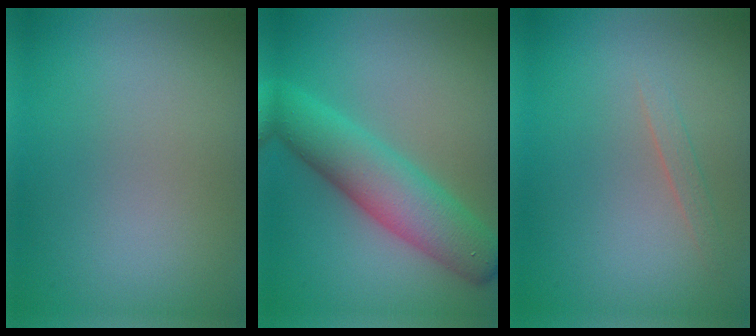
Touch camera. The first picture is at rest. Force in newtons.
{"total": 6.5, "press": 6.5, "slide": 0.3}
{"total": 0.8, "press": 0.8, "slide": 0.1}